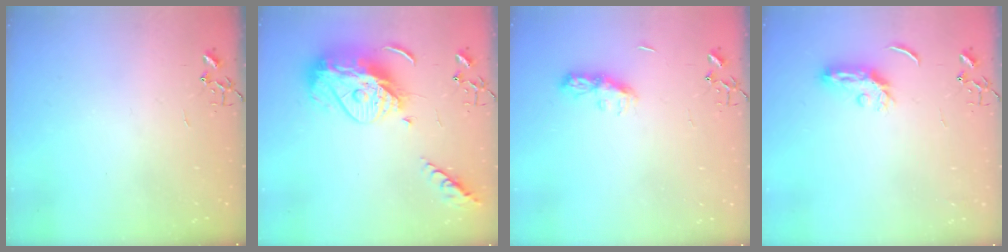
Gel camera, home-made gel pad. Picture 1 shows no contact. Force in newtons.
{"total": 17.5, "press": 17.4, "slide": 1.6}
{"total": 7.8, "press": 7.8, "slide": 0.4}
{"total": 5.6, "press": 5.6, "slide": 0.5}